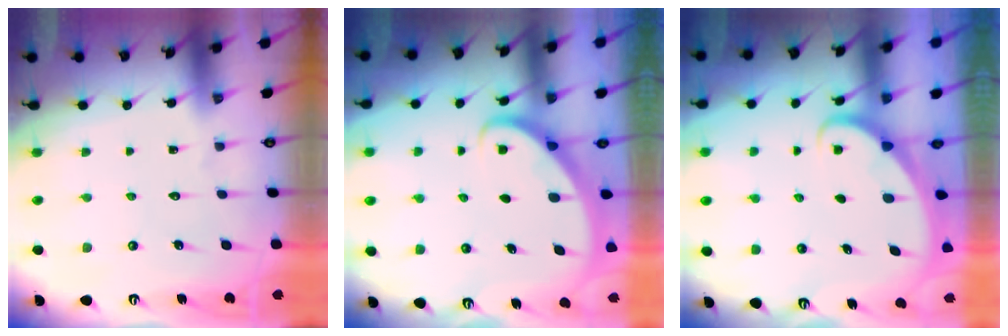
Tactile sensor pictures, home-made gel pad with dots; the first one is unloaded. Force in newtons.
{"total": 2.8, "press": 2.8, "slide": 0.1}
{"total": 1.6, "press": 1.6, "slide": 0.0}